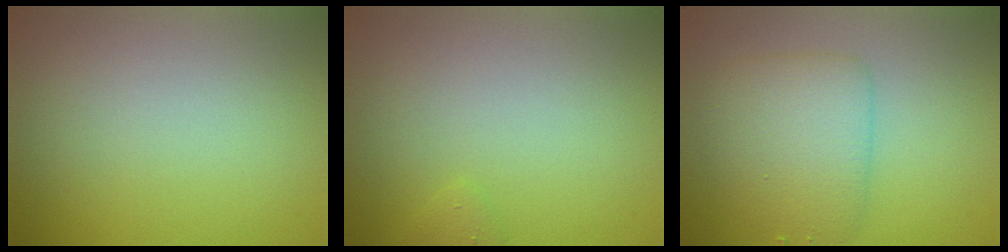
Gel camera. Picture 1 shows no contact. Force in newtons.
{"total": 0.6, "press": 0.6, "slide": 0.0}
{"total": 4.3, "press": 4.3, "slide": 0.0}